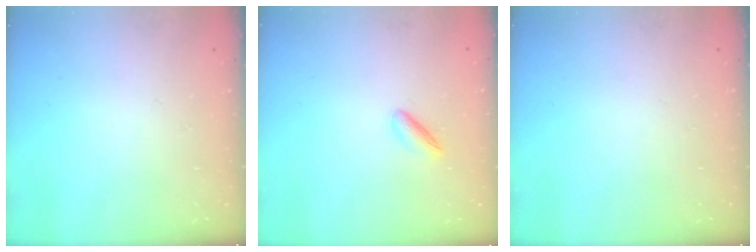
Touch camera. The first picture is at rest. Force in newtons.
{"total": 3.3, "press": 3.2, "slide": 0.8}
{"total": 0.0}